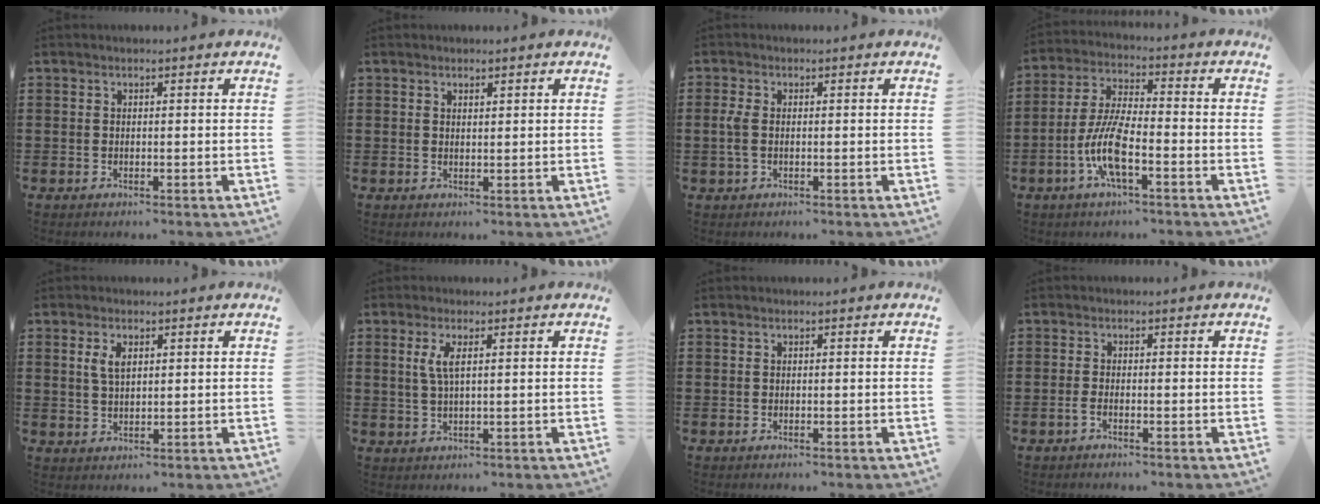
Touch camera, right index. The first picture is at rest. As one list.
[{"total": 0.9, "force": [0.8, 0.3, 0.3], "torque": [-0.006, 0.003, 0.016]}, {"total": 2.6, "force": [-0.3, 1.2, 2.3], "torque": [-0.068, -0.006, -0.013]}, {"total": 8.6, "force": [-3.4, 2.2, 7.5], "torque": [-0.179, -0.013, -0.072]}, {"total": 3.2, "force": [1.2, 1.6, 2.5], "torque": [-0.055, 0.006, 0.020]}, {"total": 3.1, "force": [0.9, 0.7, 2.9], "torque": [-0.061, 0.004, 0.014]}, {"total": 0.0}, {"total": 1.2, "force": [-0.8, 0.0, 0.8], "torque": [-0.023, -0.007, -0.017]}]